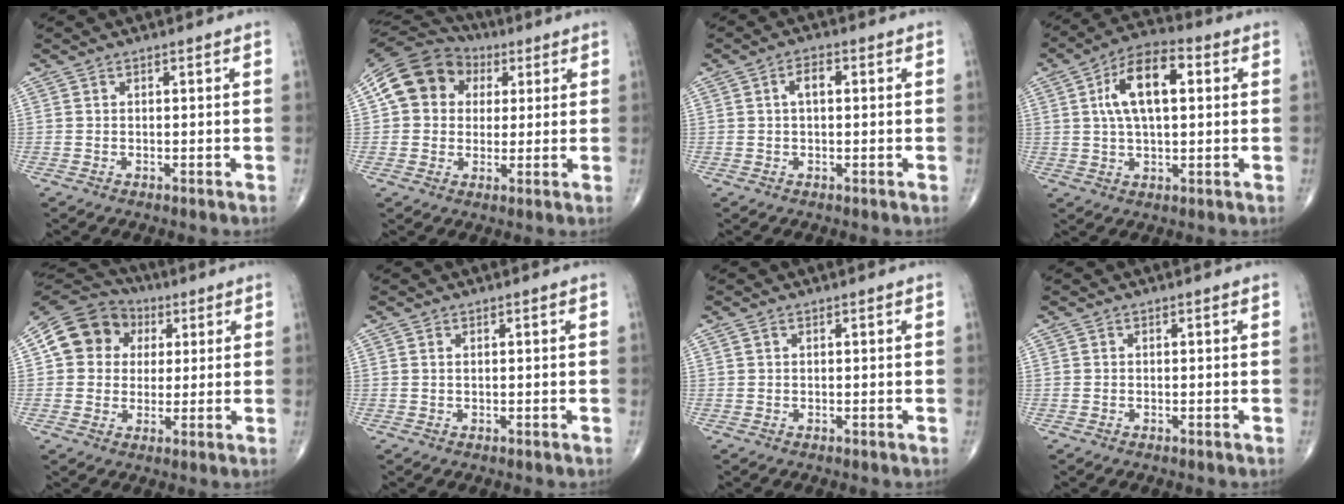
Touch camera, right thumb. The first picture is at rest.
{"total": 13.5, "force": [3.4, 11.4, 6.4], "torque": [-0.099, 0.021, 0.050]}
{"total": 3.3, "force": [0.5, 1.7, 2.7], "torque": [-0.048, 0.010, 0.007]}
{"total": 12.6, "force": [2.8, 6.0, 10.7], "torque": [-0.186, 0.019, 0.043]}
{"total": 12.4, "force": [3.0, 10.8, 5.4], "torque": [-0.076, 0.013, 0.041]}
{"total": 0.5, "force": [0.3, 0.2, 0.4], "torque": [-0.011, 0.003, 0.006]}
{"total": 0.7, "force": [0.4, 0.4, 0.4], "torque": [-0.009, 0.005, 0.007]}
{"total": 0.0}